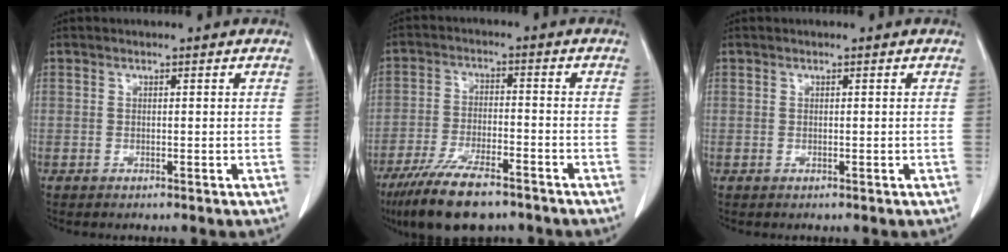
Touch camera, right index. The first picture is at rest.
{"total": 13.0, "force": [-9.6, 3.8, 7.9], "torque": [-0.150, -0.022, -0.167]}
{"total": 0.0}